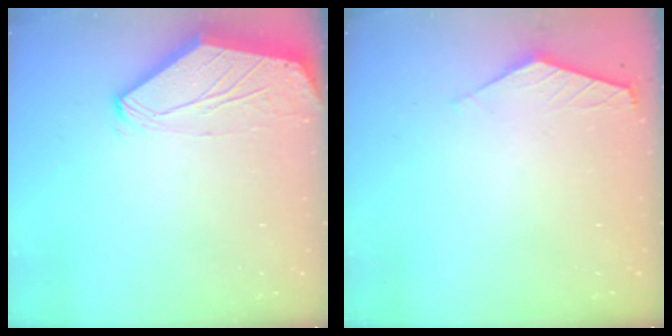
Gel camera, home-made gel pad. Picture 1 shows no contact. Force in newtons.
{"total": 1.3, "press": 1.3, "slide": 0.3}